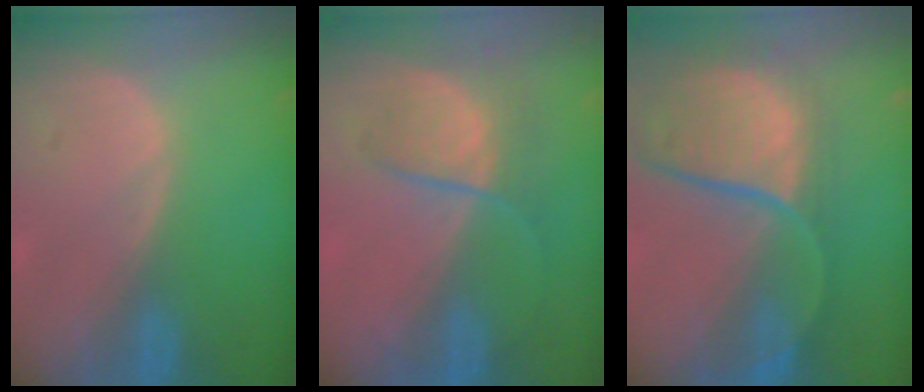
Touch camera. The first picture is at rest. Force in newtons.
{"total": 6.4, "press": 6.0, "slide": 2.2}
{"total": 11.9, "press": 9.9, "slide": 6.7}